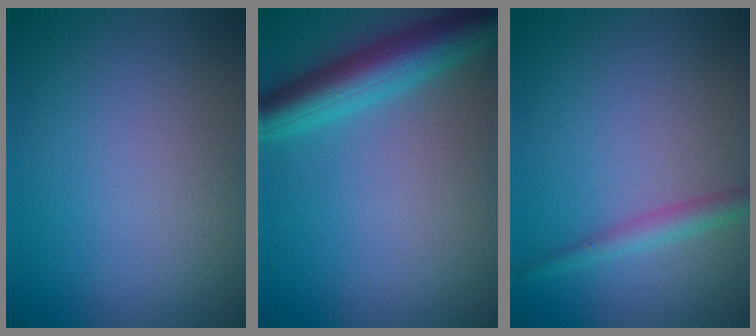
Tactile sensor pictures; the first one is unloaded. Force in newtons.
{"total": 5.9, "press": 5.9, "slide": 0.2}
{"total": 1.9, "press": 1.9, "slide": 0.0}